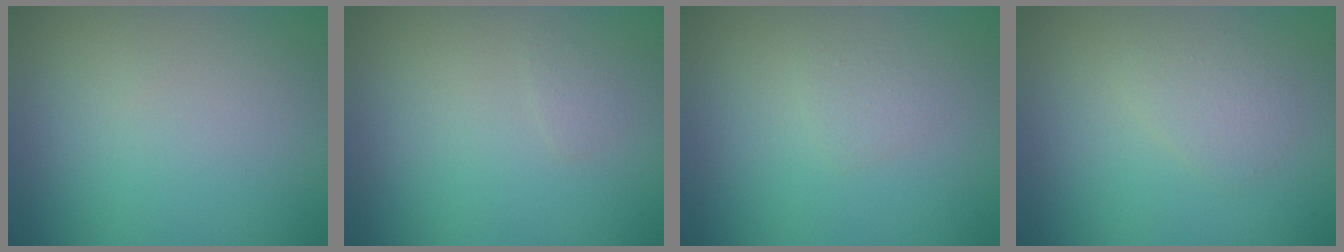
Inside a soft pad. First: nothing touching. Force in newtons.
{"total": 0.6, "press": 0.6, "slide": 0.0}
{"total": 0.9, "press": 0.9, "slide": 0.1}
{"total": 1.6, "press": 1.6, "slide": 0.1}